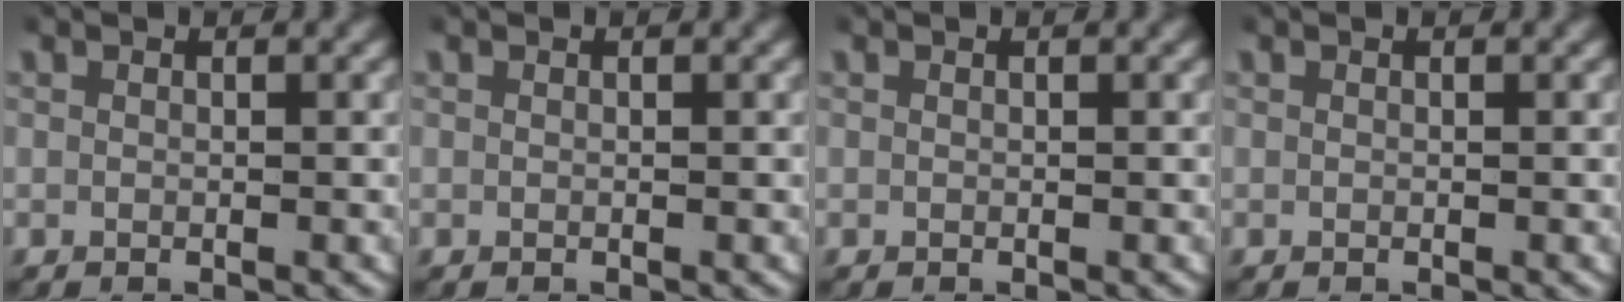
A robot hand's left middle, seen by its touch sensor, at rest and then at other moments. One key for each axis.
{"total": 0.0}
{"total": 0.0}
{"total": 0.0}